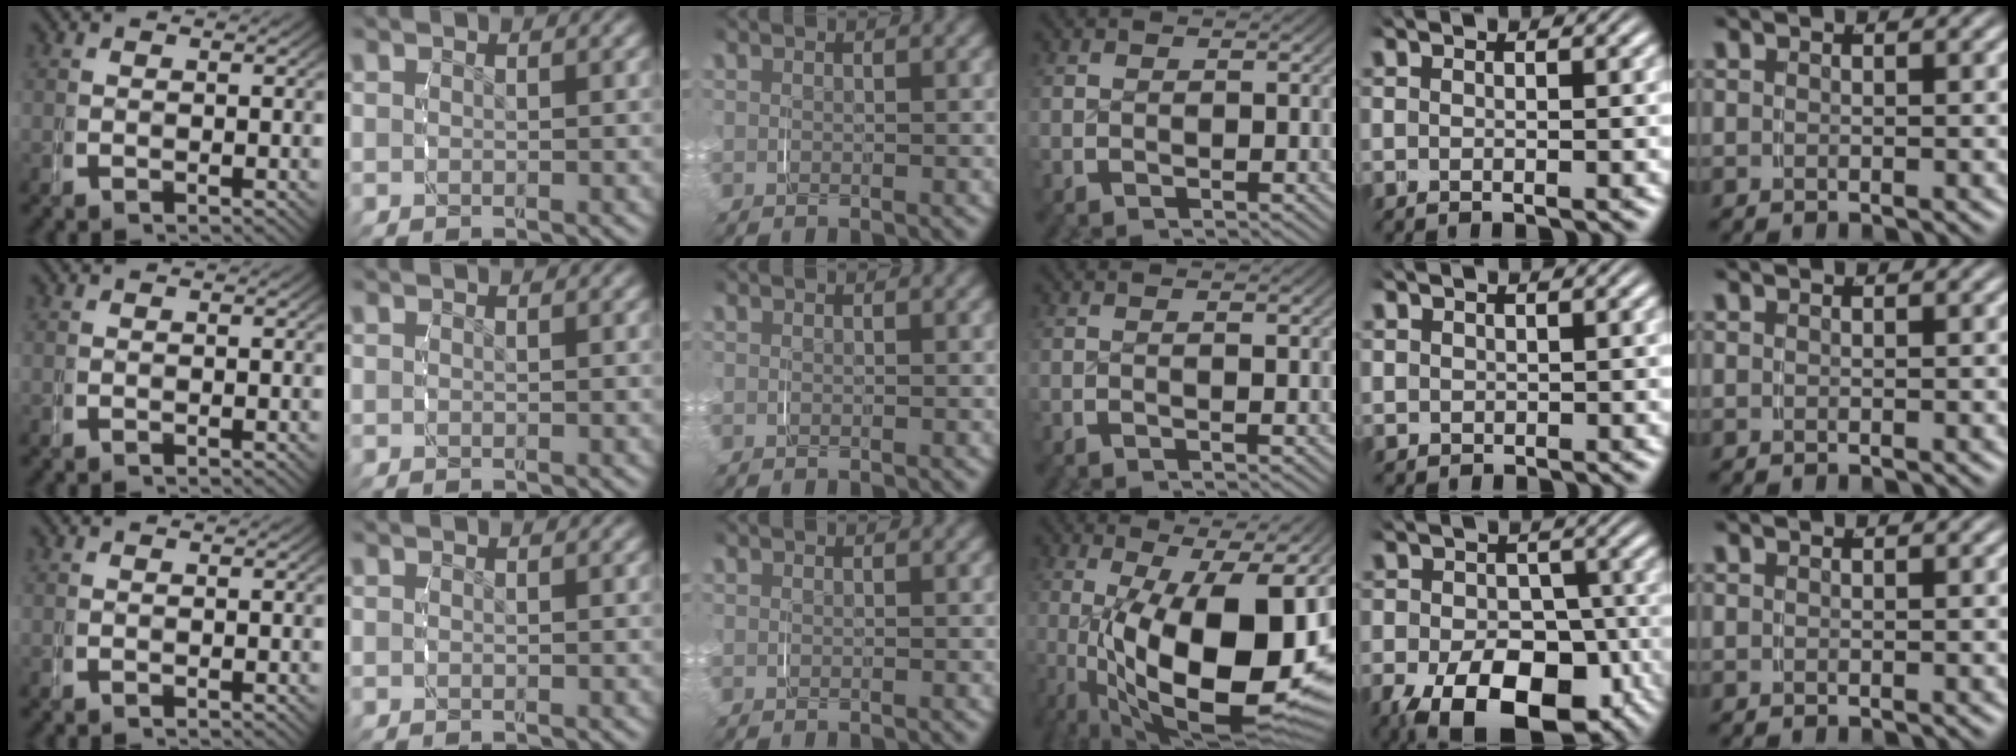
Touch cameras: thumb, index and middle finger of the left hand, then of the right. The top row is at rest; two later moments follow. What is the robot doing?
{"motion": "grasp_and_lifting", "object": "key"}